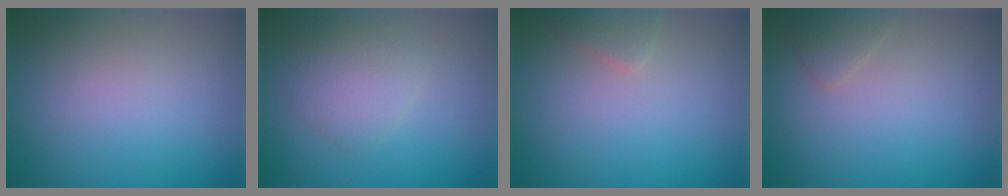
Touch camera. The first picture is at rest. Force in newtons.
{"total": 2.8, "press": 2.8, "slide": 0.1}
{"total": 1.3, "press": 1.3, "slide": 0.1}
{"total": 1.1, "press": 1.1, "slide": 0.0}